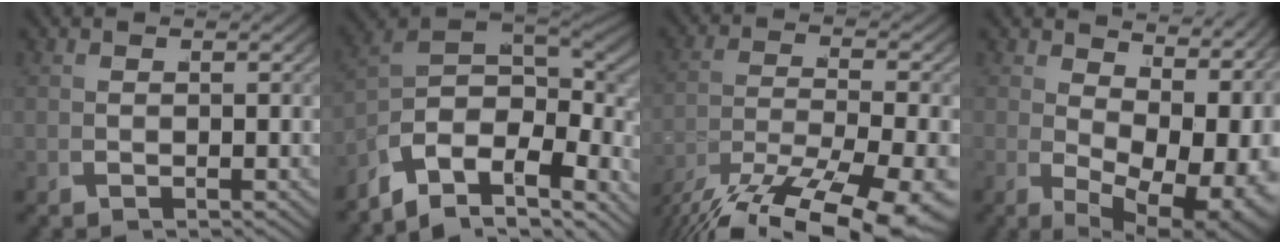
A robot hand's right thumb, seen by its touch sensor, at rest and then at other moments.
{"total": 14.4, "force": [-3.2, 9.3, 10.5], "torque": [-0.222, -0.049, -0.026]}
{"total": 11.5, "force": [-6.3, 5.6, 7.8], "torque": [-0.149, -0.053, -0.077]}
{"total": 11.8, "force": [-0.3, 7.0, 9.5], "torque": [-0.145, -0.036, 0.020]}